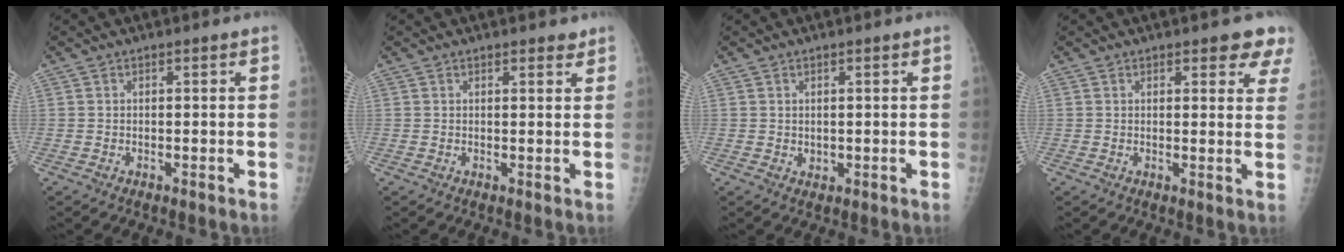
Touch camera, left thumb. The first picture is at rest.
{"total": 1.7, "force": [1.4, 0.6, 0.8], "torque": [-0.006, -0.007, 0.017]}
{"total": 1.0, "force": [0.3, 0.7, 0.7], "torque": [-0.007, -0.004, 0.009]}
{"total": 6.5, "force": [4.6, 2.3, 3.9], "torque": [-0.011, -0.017, 0.041]}